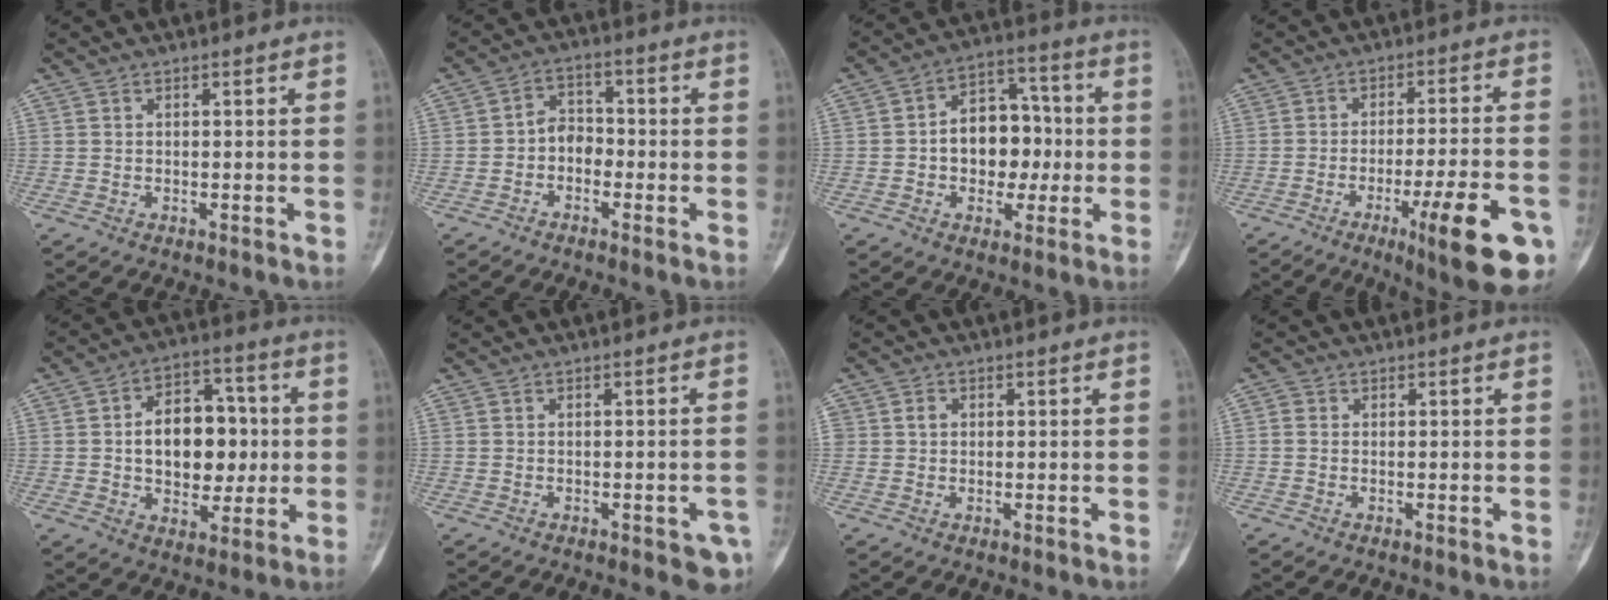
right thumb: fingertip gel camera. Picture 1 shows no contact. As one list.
[{"total": 4.6, "force": [-1.5, 3.5, 2.5], "torque": [-0.020, 0.025, -0.039]}, {"total": 12.4, "force": [-0.7, 9.0, 8.4], "torque": [-0.076, 0.036, -0.015]}, {"total": 15.8, "force": [-6.8, 2.9, 13.9], "torque": [-0.182, 0.015, -0.090]}, {"total": 15.4, "force": [0.5, 10.3, 11.4], "torque": [-0.125, 0.025, 0.012]}, {"total": 4.2, "force": [-1.8, 1.6, 3.4], "torque": [-0.028, 0.006, -0.015]}, {"total": 1.7, "force": [0.3, 1.5, 0.7], "torque": [-0.005, 0.002, 0.004]}, {"total": 1.0, "force": [0.0, 0.9, 0.5], "torque": [-0.008, 0.001, -0.003]}]